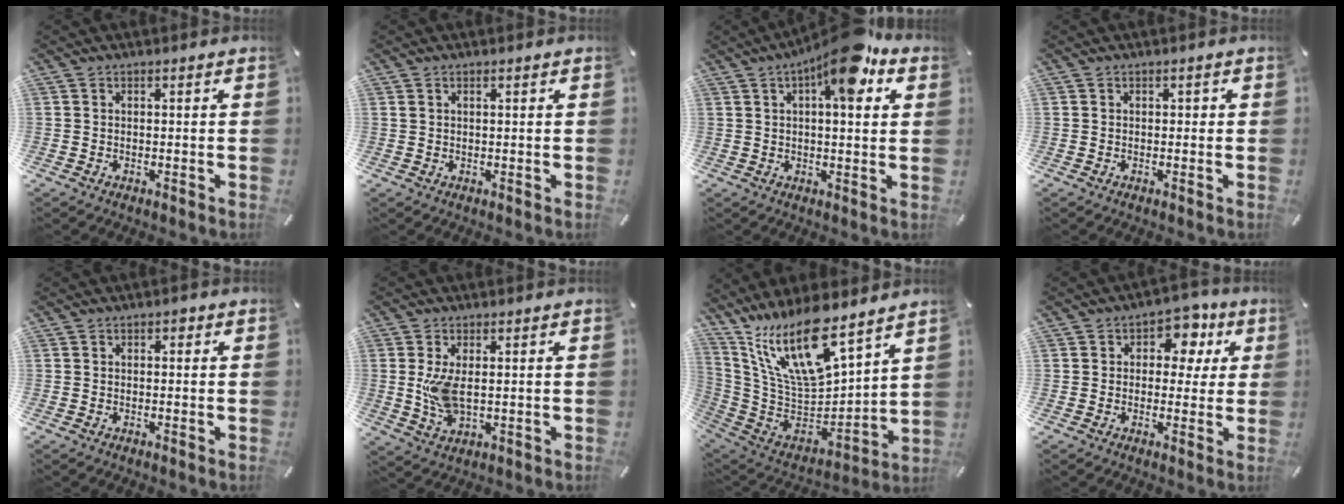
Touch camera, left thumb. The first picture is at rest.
{"total": 0.6, "force": [0.3, 0.3, 0.5], "torque": [-0.010, 0.001, 0.005]}
{"total": 13.6, "force": [6.9, 4.5, 10.8], "torque": [-0.151, -0.031, 0.110]}
{"total": 0.5, "force": [-0.1, 0.5, 0.1], "torque": [-0.002, 0.005, -0.004]}
{"total": 0.9, "force": [0.3, 0.7, 0.6], "torque": [-0.006, 0.004, 0.002]}
{"total": 6.8, "force": [0.8, 3.2, 6.0], "torque": [-0.134, -0.008, 0.008]}
{"total": 20.1, "force": [14.0, 7.3, 12.5], "torque": [-0.263, -0.100, 0.246]}
{"total": 8.1, "force": [2.7, 6.1, 4.7], "torque": [-0.050, -0.009, 0.040]}